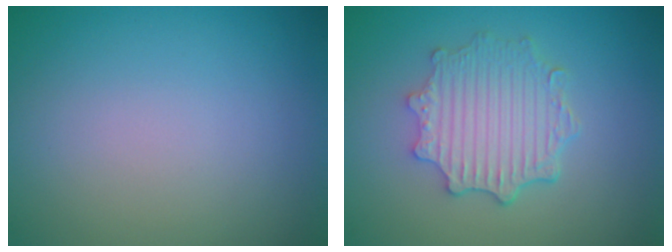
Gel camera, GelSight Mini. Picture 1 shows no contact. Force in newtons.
{"total": 4.5, "press": 3.7, "slide": 2.7}